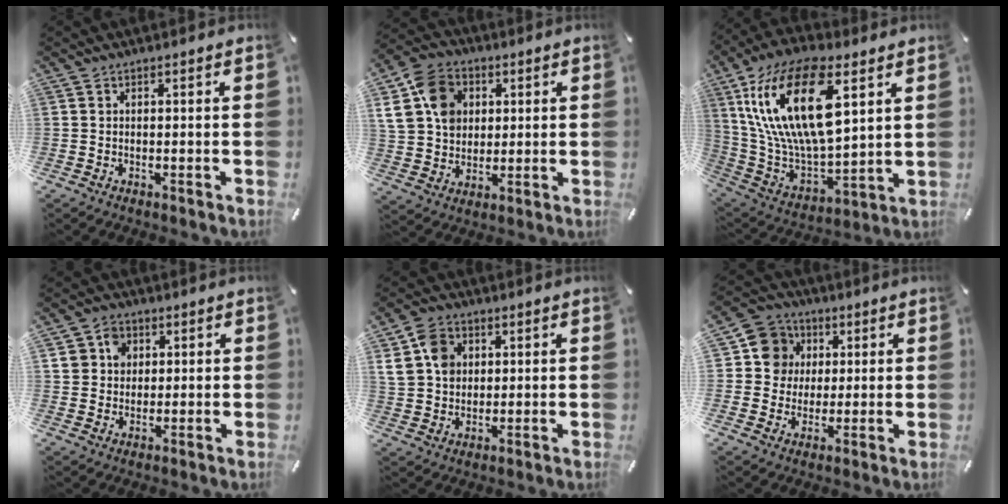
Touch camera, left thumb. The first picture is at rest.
{"total": 13.0, "force": [3.2, 10.8, 6.4], "torque": [-0.147, 0.006, 0.062]}
{"total": 24.3, "force": [10.0, 11.7, 18.8], "torque": [-0.393, -0.030, 0.167]}
{"total": 6.6, "force": [1.8, 6.1, 1.7], "torque": [-0.025, 0.007, 0.032]}
{"total": 9.0, "force": [2.3, 7.7, 4.2], "torque": [-0.096, 0.012, 0.044]}
{"total": 9.9, "force": [1.3, 9.6, 2.1], "torque": [-0.028, 0.000, 0.026]}